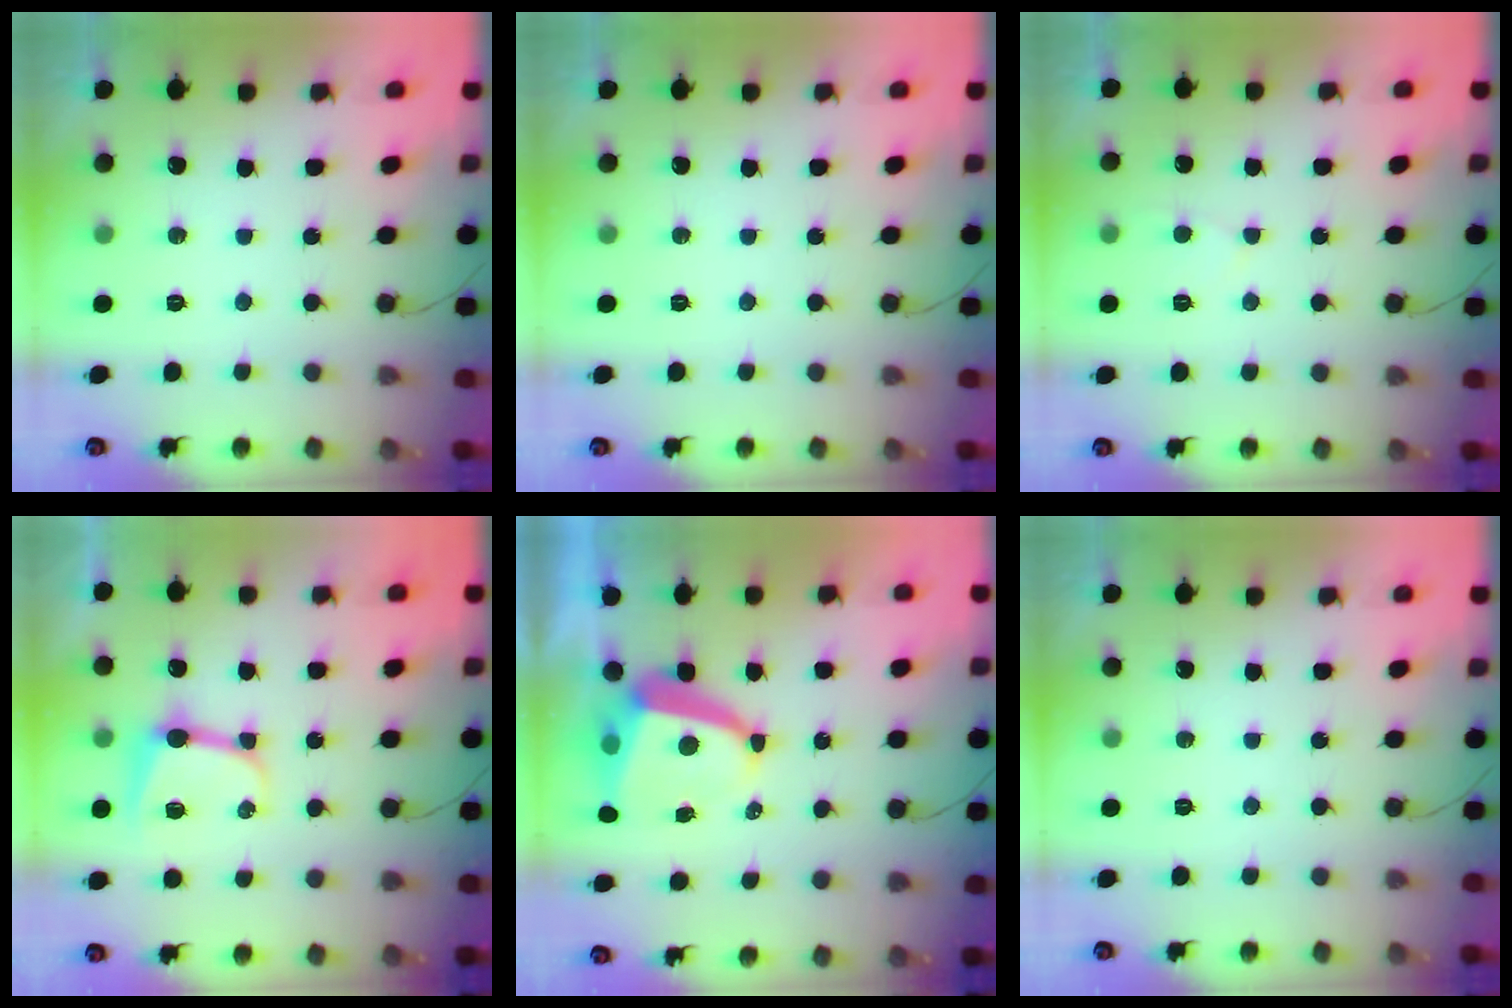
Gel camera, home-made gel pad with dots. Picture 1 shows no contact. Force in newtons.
{"total": 0.0}
{"total": 2.7, "press": 2.7, "slide": 0.3}
{"total": 8.5, "press": 8.4, "slide": 0.8}
{"total": 7.2, "press": 7.1, "slide": 1.0}
{"total": 0.0}